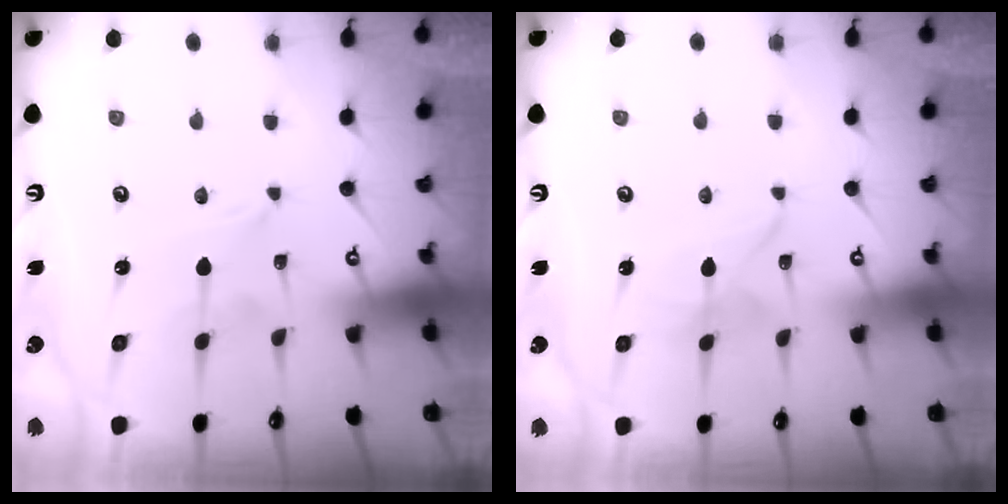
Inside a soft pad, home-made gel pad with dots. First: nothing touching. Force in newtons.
{"total": 3.0, "press": 3.0, "slide": 0.2}